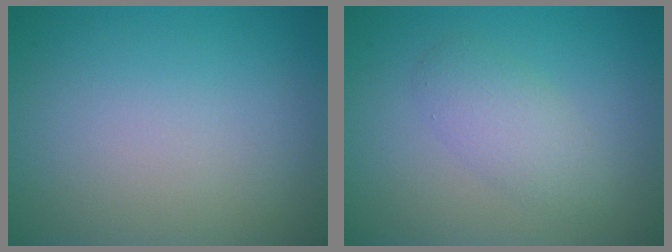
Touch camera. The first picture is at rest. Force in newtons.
{"total": 2.6, "press": 2.6, "slide": 0.2}